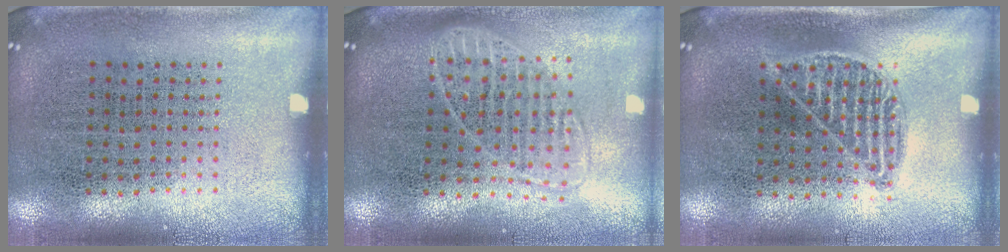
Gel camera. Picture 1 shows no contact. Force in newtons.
{"total": 1.8, "press": 1.4, "slide": 1.0}
{"total": 0.9, "press": 0.9, "slide": 0.4}